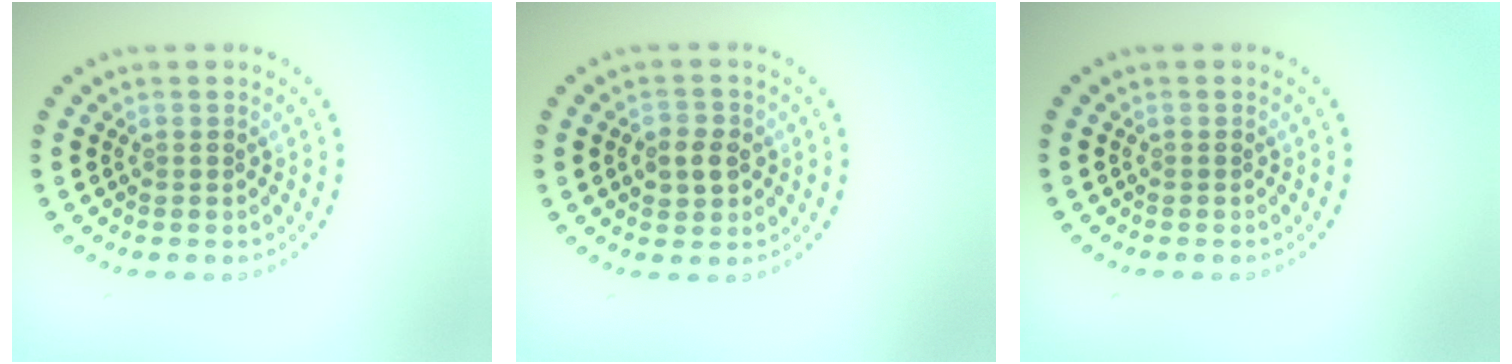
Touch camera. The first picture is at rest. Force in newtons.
{"total": 2.6, "press": 2.6, "slide": 0.6}
{"total": 0.0}